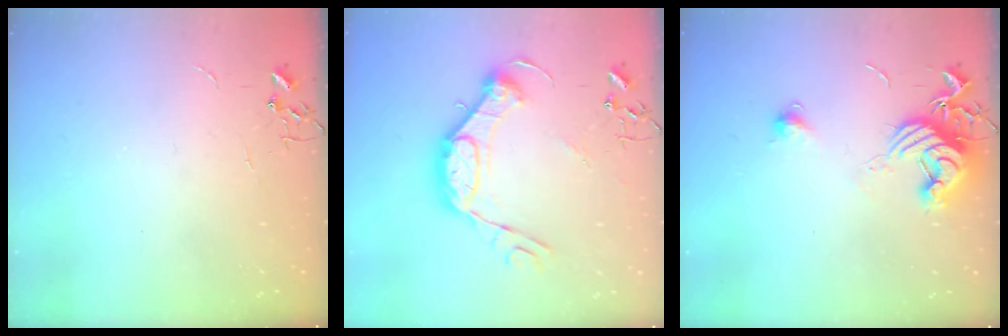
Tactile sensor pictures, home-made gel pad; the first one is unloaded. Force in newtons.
{"total": 15.0, "press": 14.9, "slide": 0.6}
{"total": 12.3, "press": 12.3, "slide": 0.7}